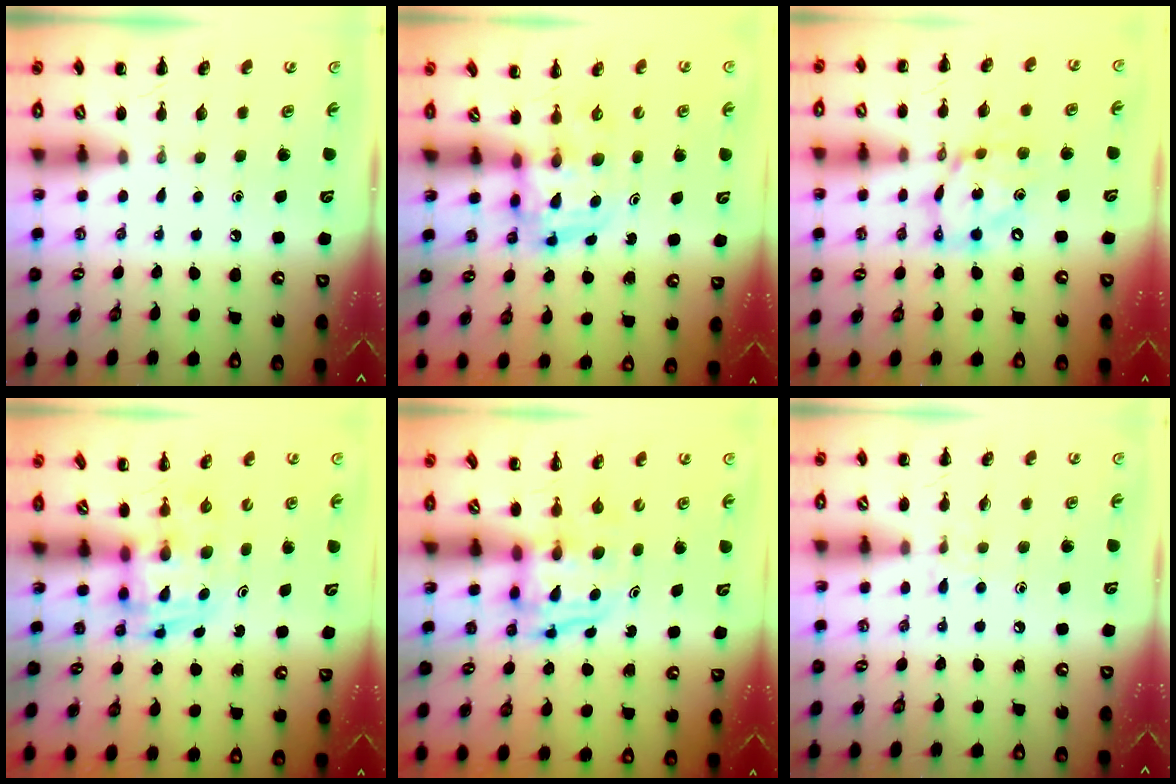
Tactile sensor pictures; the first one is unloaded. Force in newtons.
{"total": 3.7, "press": 3.6, "slide": 0.6}
{"total": 13.6, "press": 13.2, "slide": 3.4}
{"total": 3.4, "press": 3.4, "slide": 0.6}
{"total": 3.8, "press": 3.8, "slide": 0.4}
{"total": 4.8, "press": 4.5, "slide": 1.9}